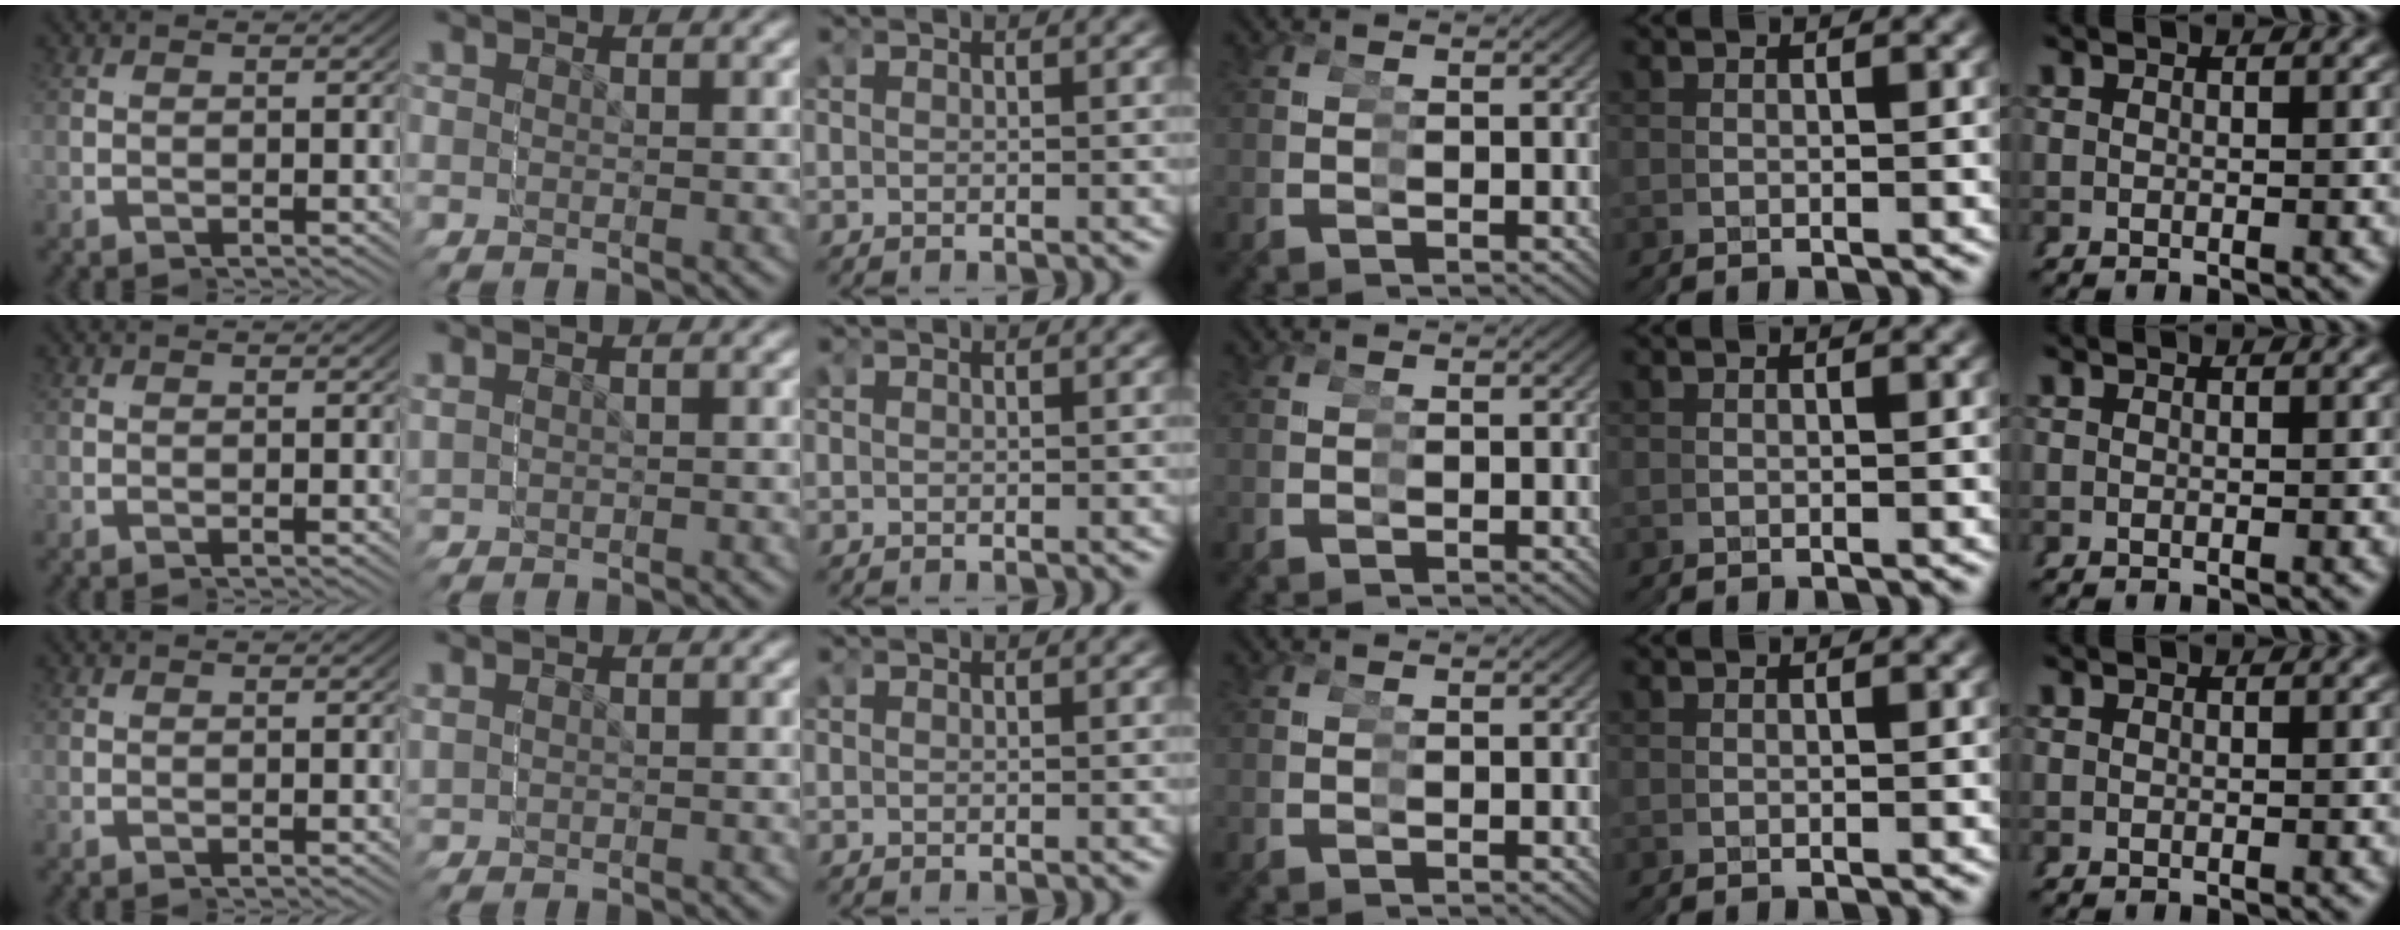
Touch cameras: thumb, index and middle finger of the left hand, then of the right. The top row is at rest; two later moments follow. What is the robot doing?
{"motion": "grasp_and_lifting", "object": "markers"}